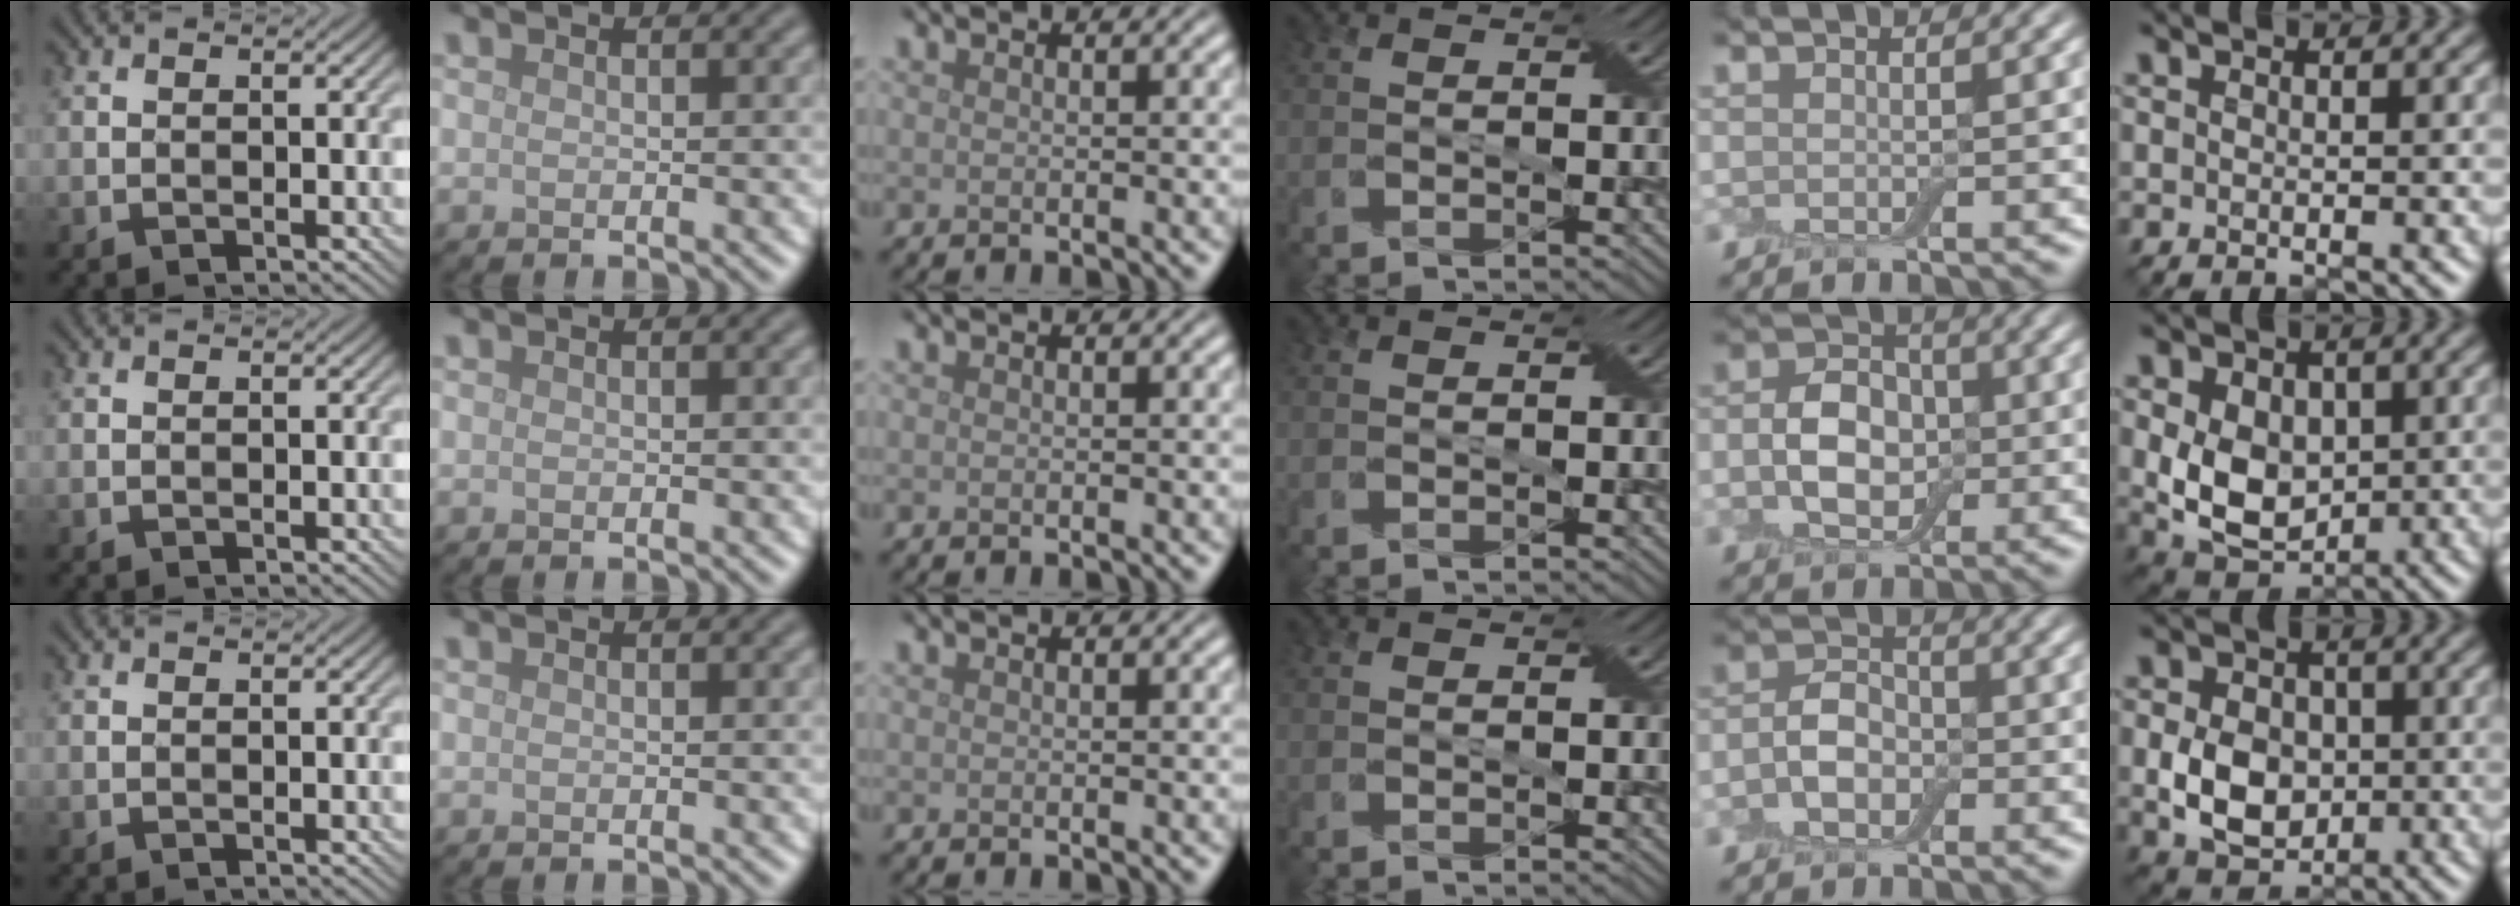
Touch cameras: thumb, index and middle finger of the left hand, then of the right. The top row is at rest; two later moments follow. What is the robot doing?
{"motion": "press", "object": "electronic device side button"}